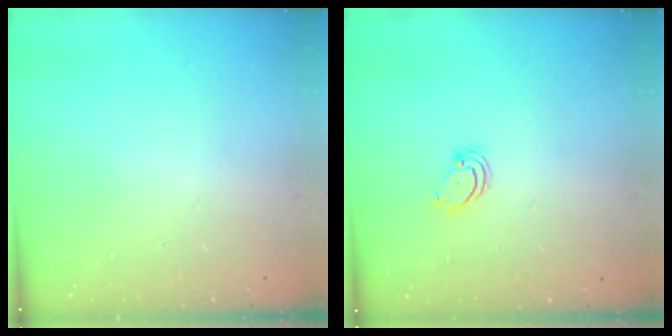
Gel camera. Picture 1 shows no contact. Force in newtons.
{"total": 2.2, "press": 2.2, "slide": 0.3}